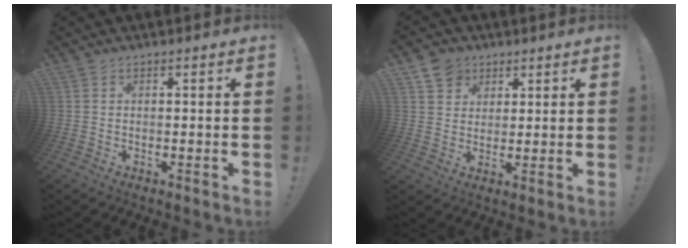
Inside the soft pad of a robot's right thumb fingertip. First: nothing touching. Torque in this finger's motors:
{"motor_torque": [-0.09, 0.08, -0.01, 0.06, 0.03]}